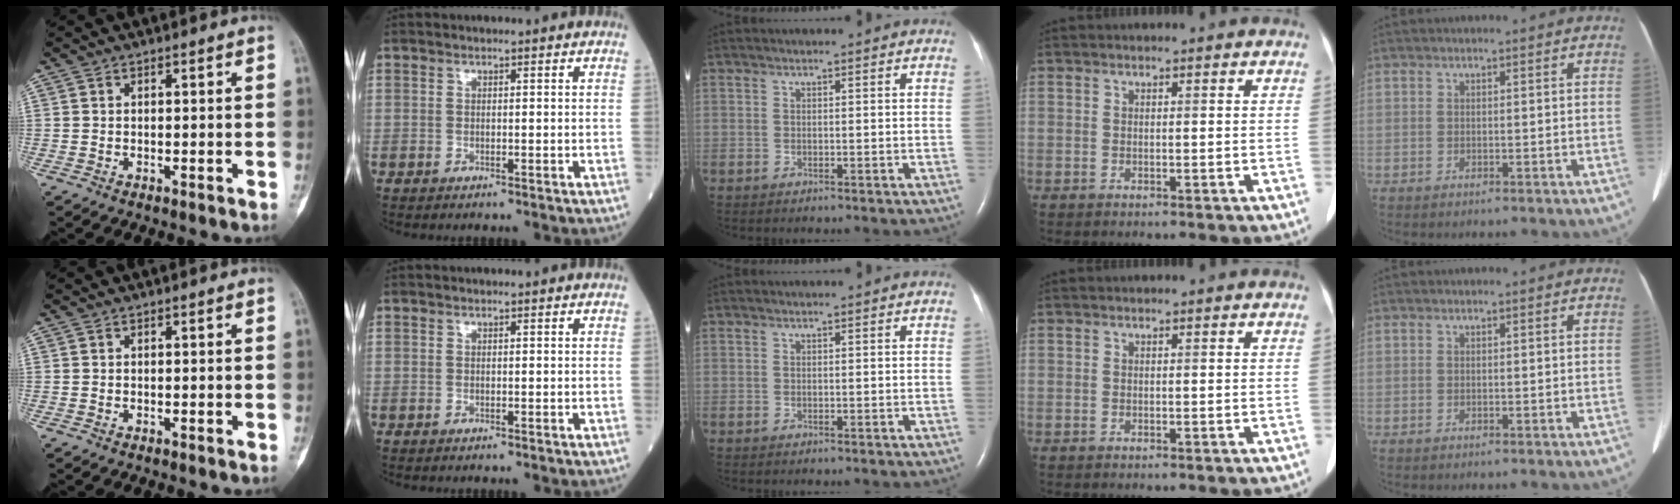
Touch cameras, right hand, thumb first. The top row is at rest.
{}